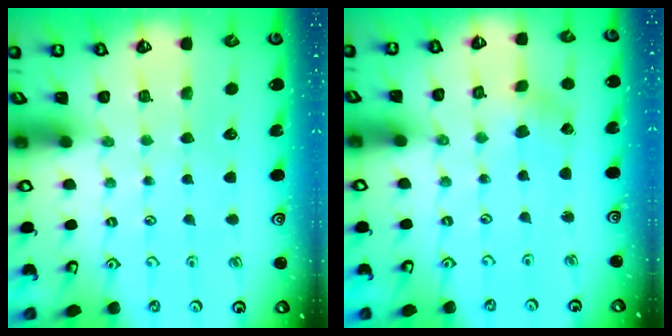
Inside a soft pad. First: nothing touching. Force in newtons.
{"total": 1.6, "press": 1.5, "slide": 0.2}